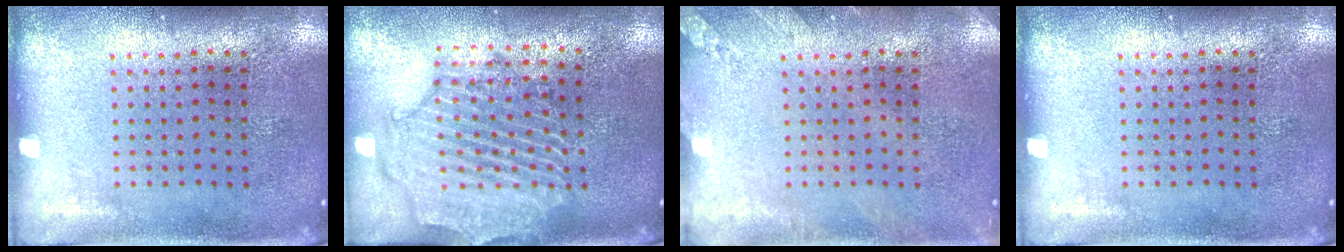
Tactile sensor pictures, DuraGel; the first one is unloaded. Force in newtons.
{"total": 2.2, "press": 2.1, "slide": 0.8}
{"total": 1.4, "press": 1.4, "slide": 0.2}
{"total": 0.0}